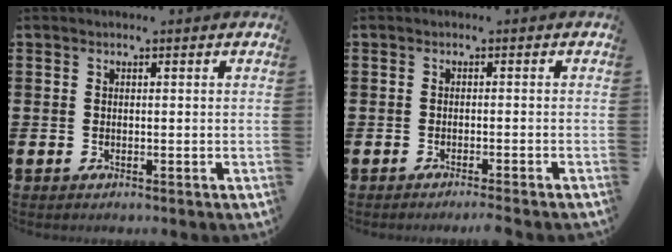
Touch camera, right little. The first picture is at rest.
{"total": 0.9, "force": [-0.9, -0.2, 0.3], "torque": [-0.003, 0.000, -0.018]}